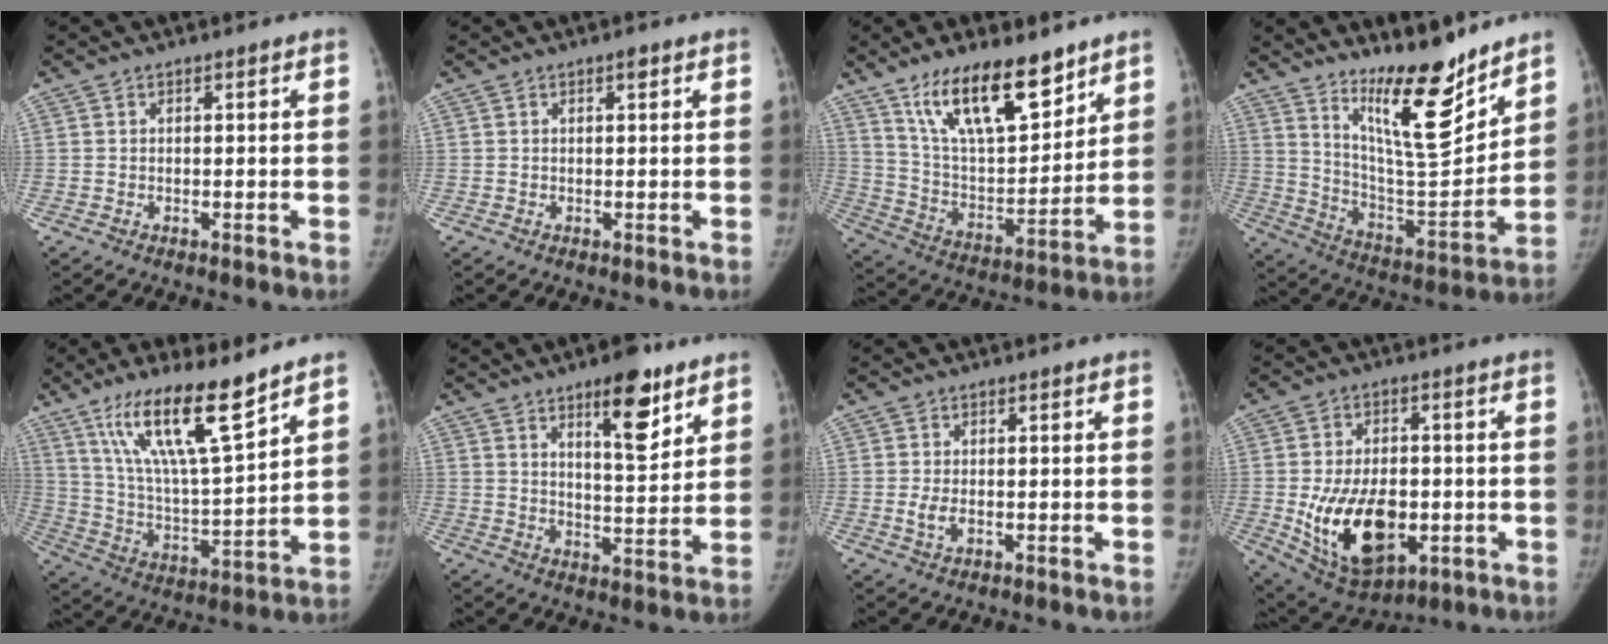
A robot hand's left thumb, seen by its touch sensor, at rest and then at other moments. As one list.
[{"total": 1.0, "force": [0.6, 0.4, 0.8], "torque": [-0.009, 0.000, 0.007]}, {"total": 19.4, "force": [13.0, 7.3, 12.4], "torque": [-0.171, -0.072, 0.237]}, {"total": 17.4, "force": [13.1, 3.9, 10.6], "torque": [-0.130, -0.111, 0.231]}, {"total": 17.7, "force": [11.9, 3.2, 12.8], "torque": [-0.211, -0.066, 0.225]}, {"total": 11.1, "force": [6.8, 3.7, 8.0], "torque": [-0.095, -0.043, 0.103]}, {"total": 2.5, "force": [-0.4, 1.3, 2.0], "torque": [-0.045, -0.005, -0.009]}, {"total": 17.0, "force": [-3.4, 10.5, 13.0], "torque": [-0.192, 0.002, -0.032]}]